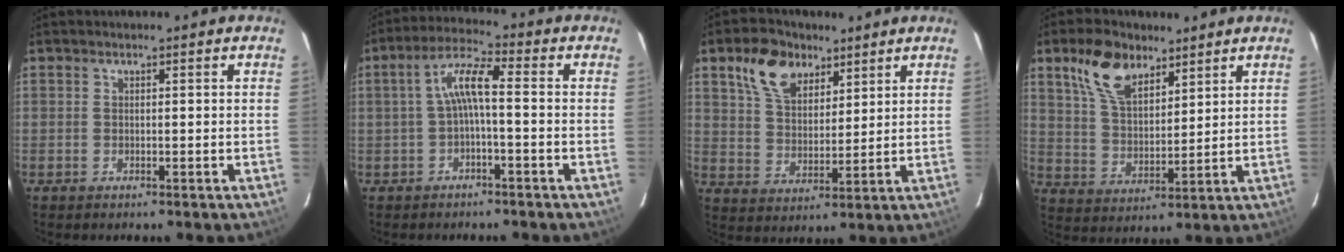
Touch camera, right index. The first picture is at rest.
{"total": 5.9, "force": [-1.0, 1.0, 5.7], "torque": [-0.125, 0.018, -0.018]}
{"total": 10.9, "force": [6.5, 6.4, 5.9], "torque": [-0.115, 0.029, 0.122]}
{"total": 11.2, "force": [7.0, 5.9, 6.5], "torque": [-0.123, 0.020, 0.138]}